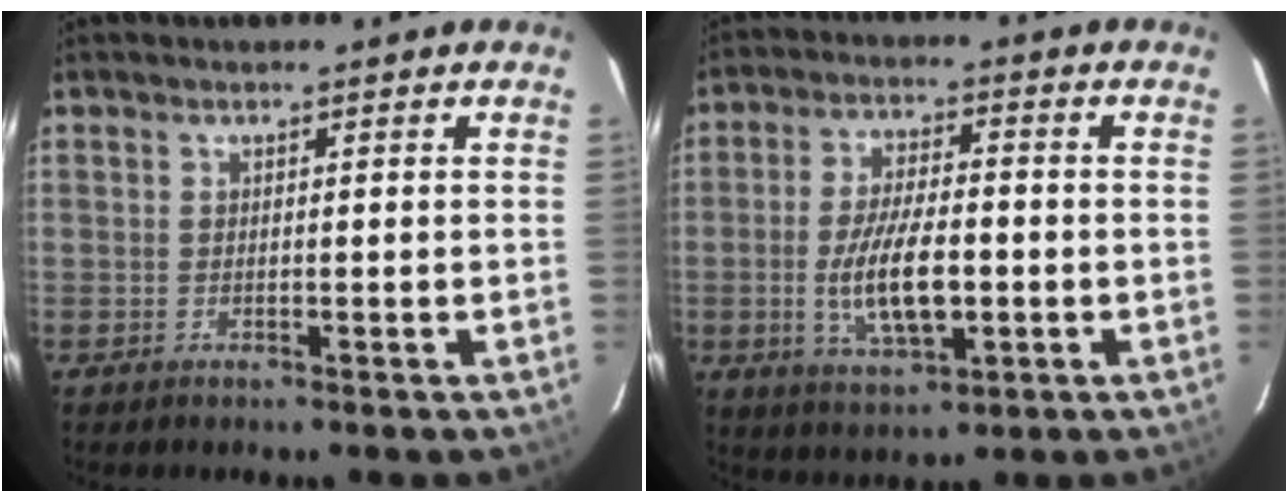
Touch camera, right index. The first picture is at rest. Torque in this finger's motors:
{"motor_torque": [0.64, 0.12, 0.55, 0.15]}